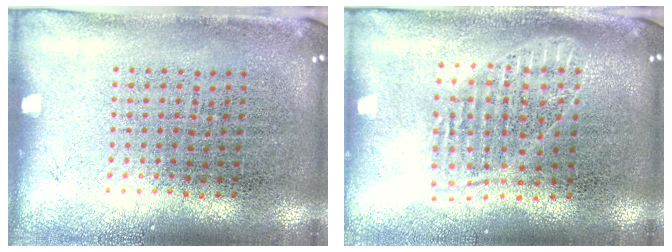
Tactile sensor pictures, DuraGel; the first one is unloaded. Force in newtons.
{"total": 1.8, "press": 1.5, "slide": 0.9}